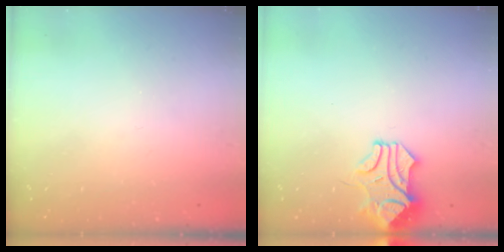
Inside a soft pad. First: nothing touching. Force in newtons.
{"total": 1.1, "press": 0.5, "slide": 1.0}